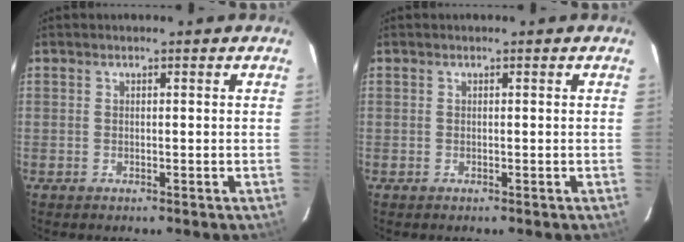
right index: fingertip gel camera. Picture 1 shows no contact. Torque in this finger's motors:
{"motor_torque": [0.00, 0.00, 0.00, 0.01]}